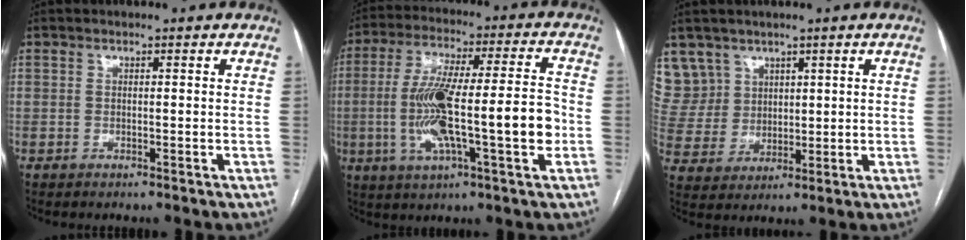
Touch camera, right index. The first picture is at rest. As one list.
[{"total": 17.1, "force": [-2.7, 2.1, 16.8], "torque": [-0.307, 0.013, -0.044]}, {"total": 9.5, "force": [5.9, 7.4, 0.6], "torque": [-0.025, 0.027, 0.140]}]